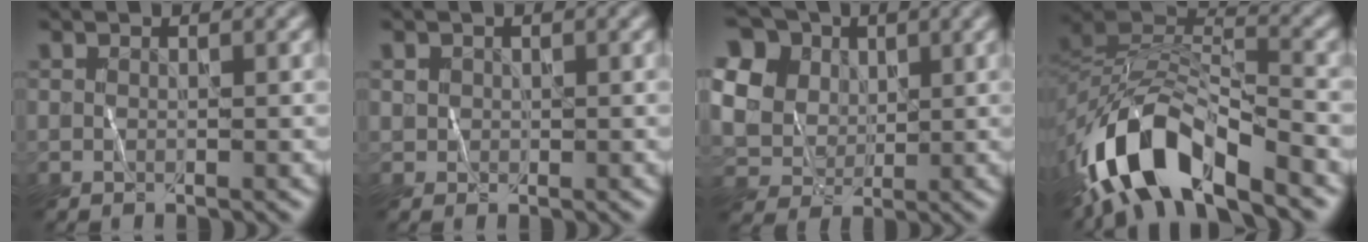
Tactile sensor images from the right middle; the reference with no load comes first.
{"total": 0.7, "force": [0.2, 0.6, -0.2], "torque": [0.011, -0.004, 0.002]}
{"total": 10.9, "force": [4.4, 8.9, 4.5], "torque": [-0.132, 0.019, 0.079]}
{"total": 10.3, "force": [-6.7, 4.4, 6.4], "torque": [-0.109, 0.007, -0.135]}